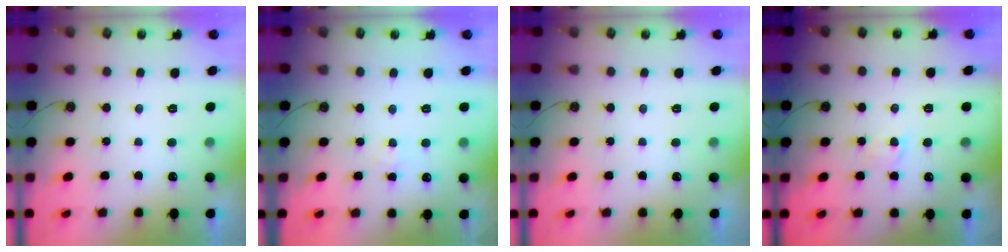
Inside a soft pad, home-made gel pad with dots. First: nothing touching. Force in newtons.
{"total": 1.5, "press": 1.5, "slide": 0.3}
{"total": 0.0}
{"total": 1.6, "press": 1.6, "slide": 0.3}